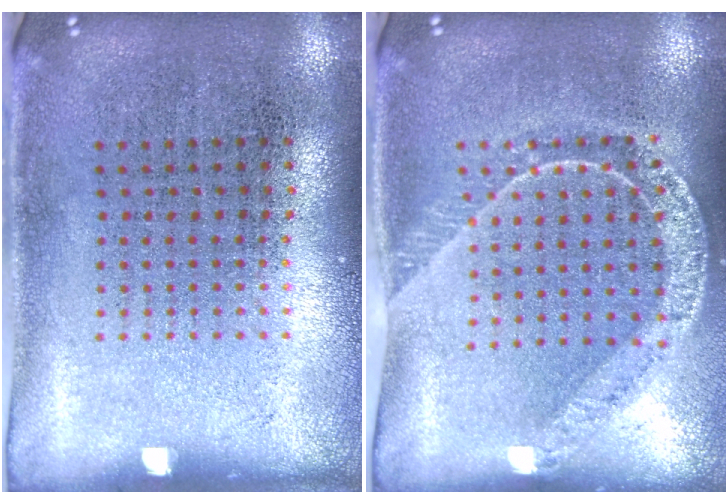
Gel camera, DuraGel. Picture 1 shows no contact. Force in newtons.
{"total": 1.6, "press": 1.5, "slide": 0.5}